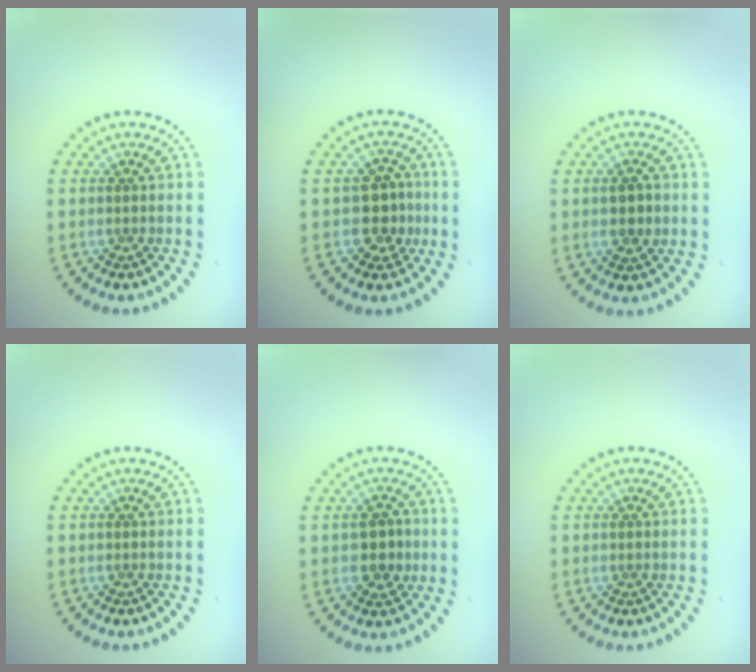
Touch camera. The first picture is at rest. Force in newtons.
{"total": 2.8, "press": 2.6, "slide": 1.0}
{"total": 2.2, "press": 2.2, "slide": 0.1}
{"total": 0.0}
{"total": 2.4, "press": 2.4, "slide": 0.5}
{"total": 0.0}